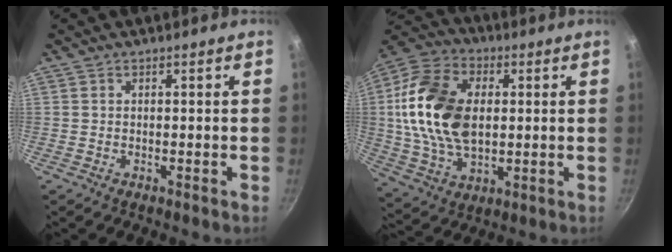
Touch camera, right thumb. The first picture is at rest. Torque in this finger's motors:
{"motor_torque": [1.47, 1.65, 1.86, -0.24, 0.42]}